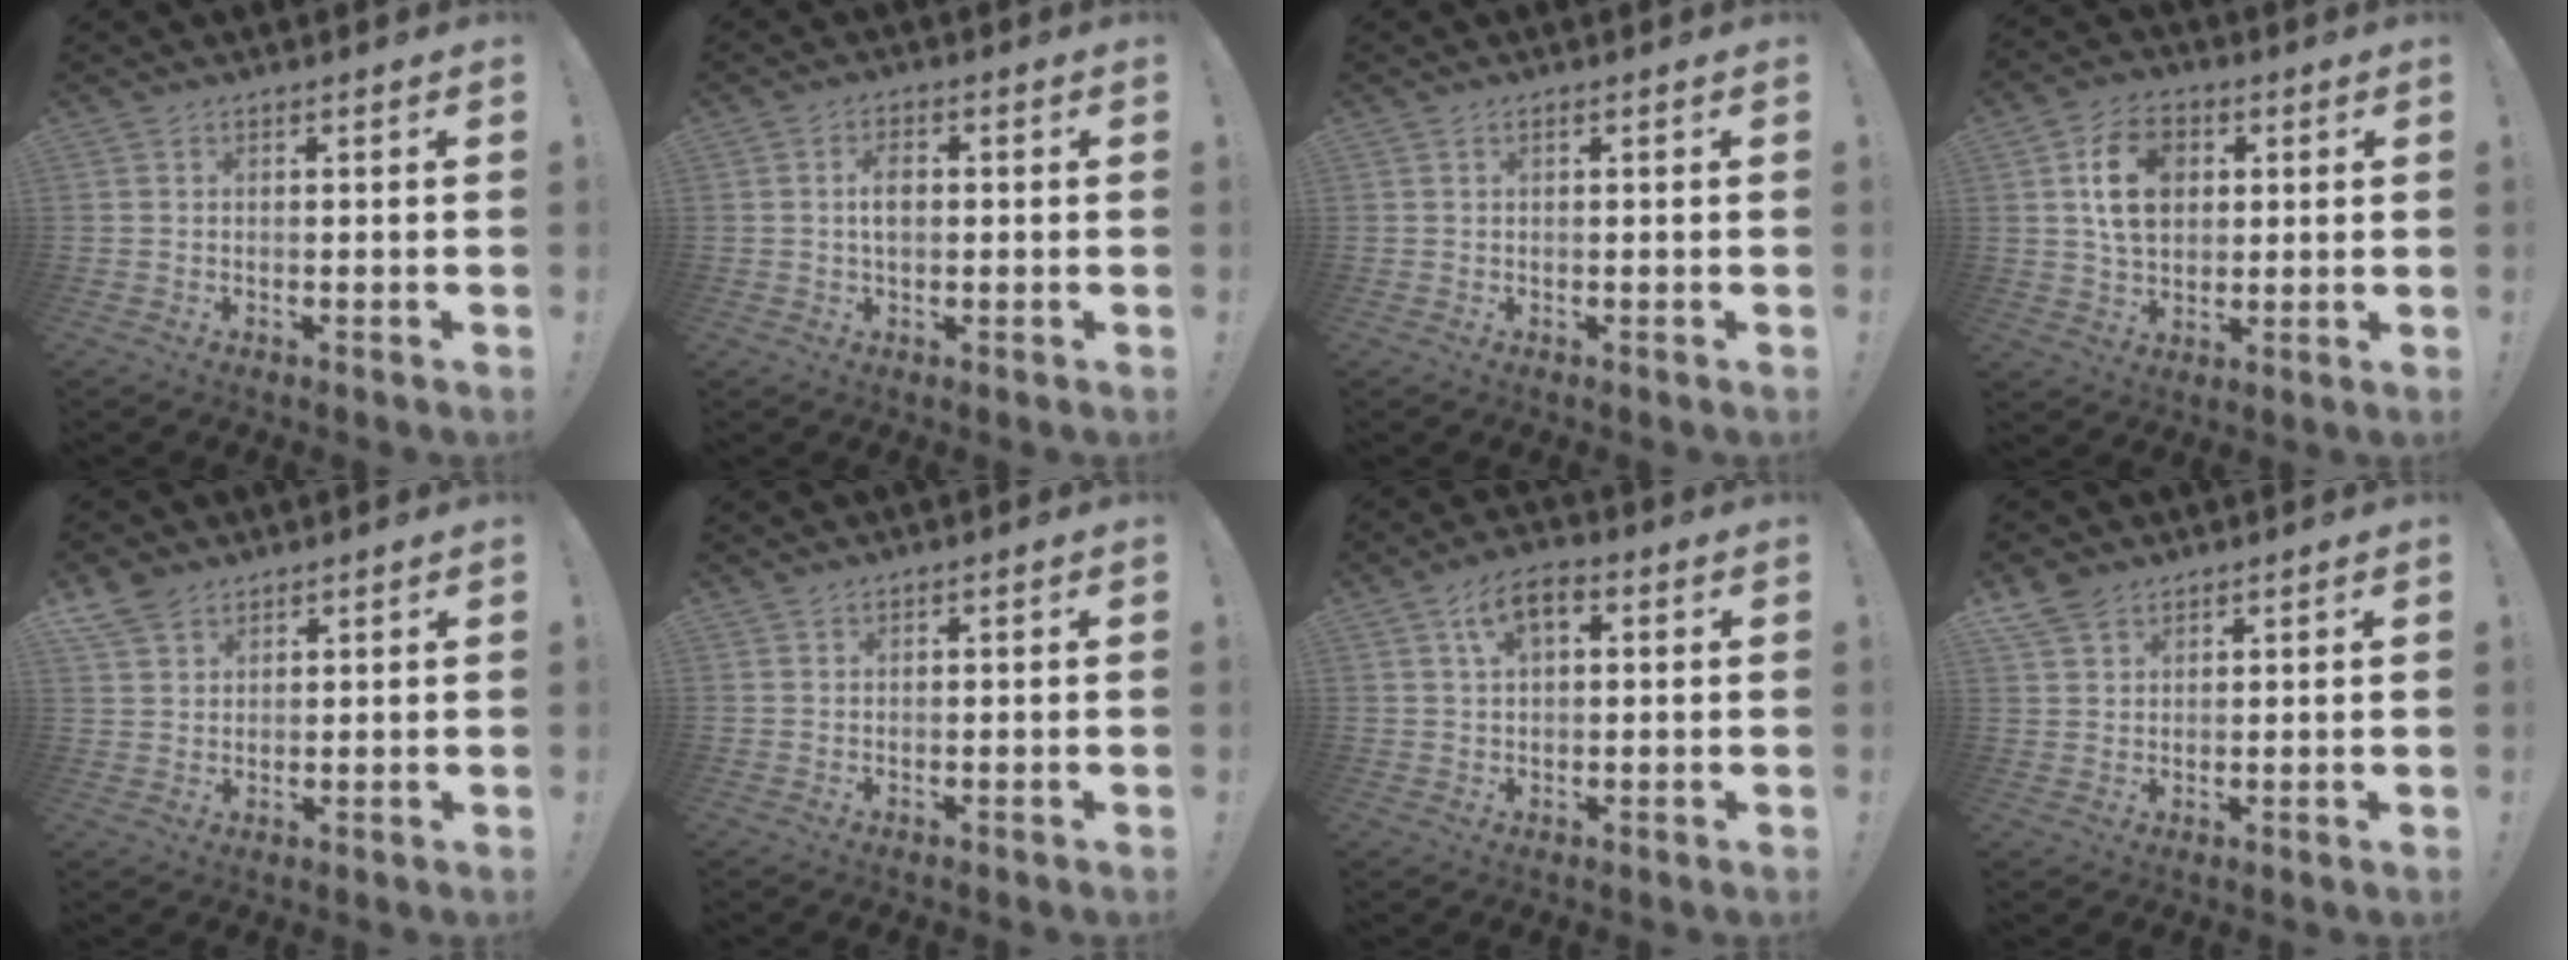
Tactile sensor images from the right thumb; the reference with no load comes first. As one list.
[{"total": 4.7, "force": [0.3, 2.8, 3.7], "torque": [-0.048, 0.004, 0.001]}, {"total": 0.5, "force": [0.1, 0.2, 0.5], "torque": [-0.014, 0.003, 0.002]}, {"total": 13.2, "force": [3.5, 9.8, 8.1], "torque": [-0.116, 0.005, 0.064]}, {"total": 6.2, "force": [4.7, 3.6, 2.0], "torque": [-0.041, -0.021, 0.091]}, {"total": 0.7, "force": [0.7, 0.2, 0.1], "torque": [0.005, -0.003, 0.012]}, {"total": 7.3, "force": [2.6, 4.1, 5.5], "torque": [-0.086, 0.005, 0.047]}, {"total": 5.6, "force": [4.2, 3.1, 2.0], "torque": [-0.039, -0.018, 0.080]}]